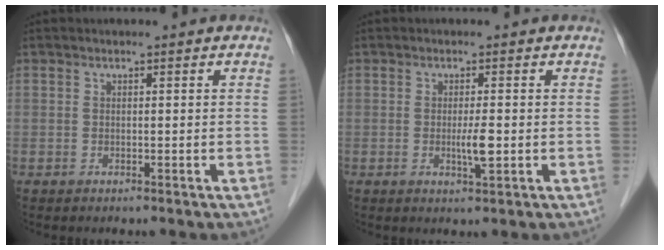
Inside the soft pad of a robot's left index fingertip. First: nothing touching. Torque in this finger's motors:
{"motor_torque": [0.73, 0.49, 0.27, 0.05]}